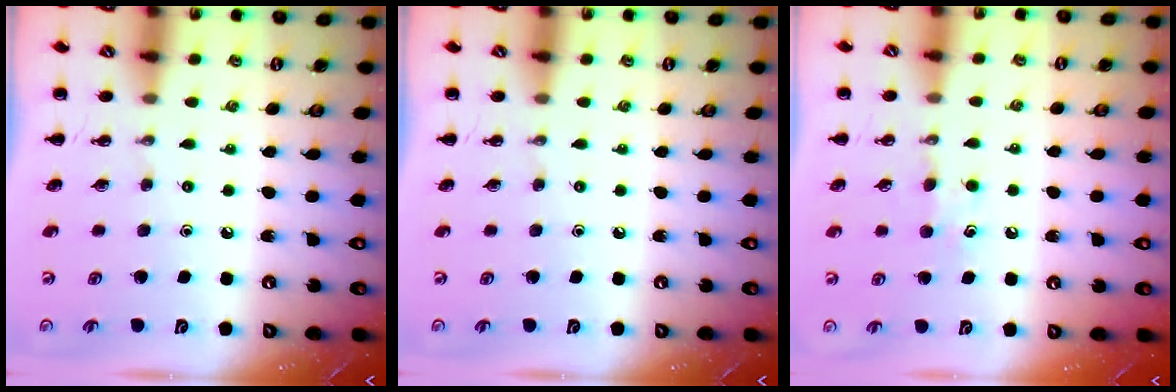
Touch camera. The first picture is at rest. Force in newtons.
{"total": 0.0}
{"total": 4.7, "press": 4.5, "slide": 1.5}